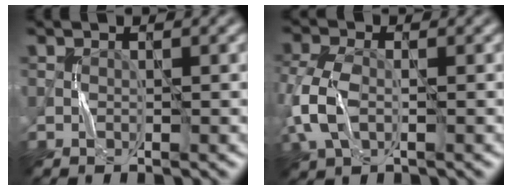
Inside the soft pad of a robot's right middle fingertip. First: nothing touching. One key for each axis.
{"total": 5.1, "fx": -1.0, "fy": 3.2, "fz": 3.8, "tx": -0.104, "ty": 0.003, "tz": -0.025}